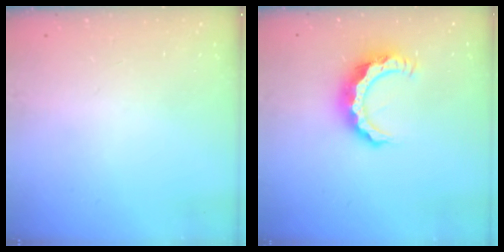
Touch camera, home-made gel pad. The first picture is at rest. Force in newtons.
{"total": 9.2, "press": 9.2, "slide": 0.2}